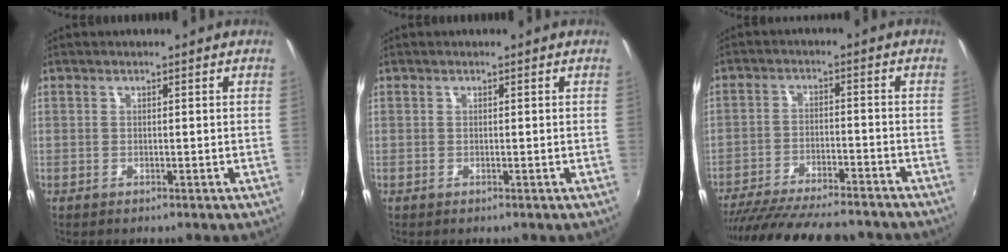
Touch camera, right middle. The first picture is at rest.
{"total": 0.0}
{"total": 20.2, "force": [-17.6, 3.9, 9.2], "torque": [-0.177, -0.033, -0.259]}